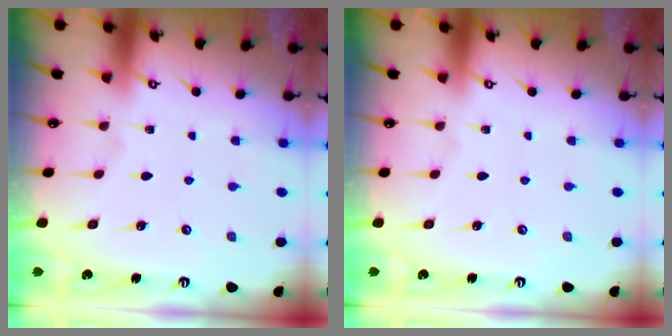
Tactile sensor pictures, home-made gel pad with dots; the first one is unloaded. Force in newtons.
{"total": 0.0}